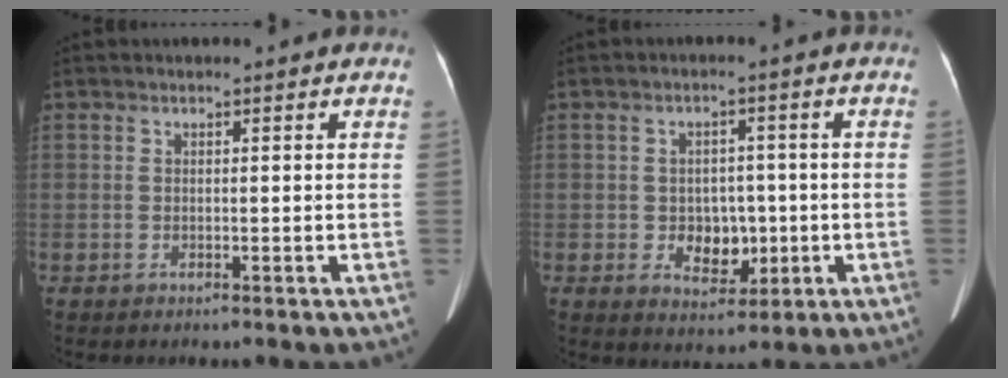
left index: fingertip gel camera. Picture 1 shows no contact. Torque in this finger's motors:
{"motor_torque": [0.02, 0.02, 0.07, 0.05]}